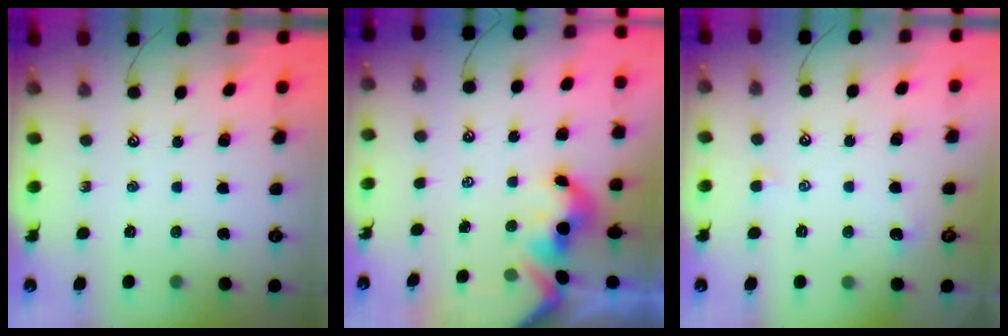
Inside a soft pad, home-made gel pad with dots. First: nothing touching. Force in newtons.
{"total": 1.5, "press": 1.5, "slide": 0.1}
{"total": 2.2, "press": 2.1, "slide": 0.3}